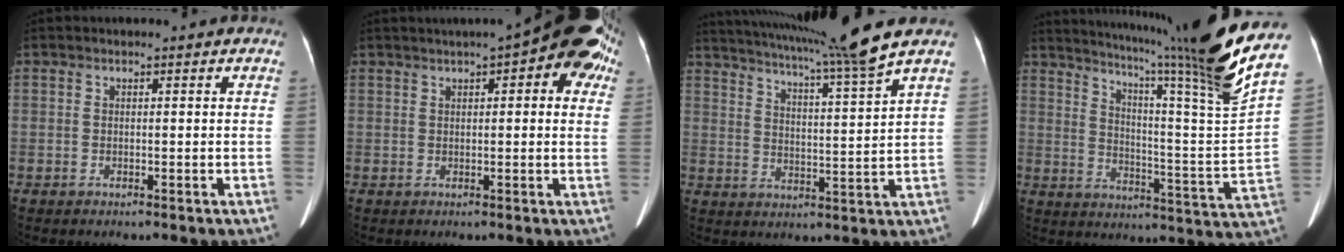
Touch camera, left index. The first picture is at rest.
{"total": 13.2, "force": [6.8, 3.5, 10.8], "torque": [-0.128, 0.033, 0.075]}
{"total": 13.6, "force": [11.5, -2.9, 6.7], "torque": [-0.117, -0.030, 0.170]}
{"total": 23.1, "force": [17.4, -3.1, 14.9], "torque": [-0.230, -0.060, 0.237]}